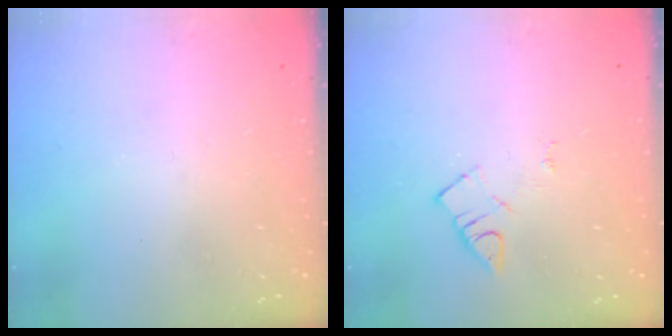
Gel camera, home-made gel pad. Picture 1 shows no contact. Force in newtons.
{"total": 4.5, "press": 4.4, "slide": 0.7}